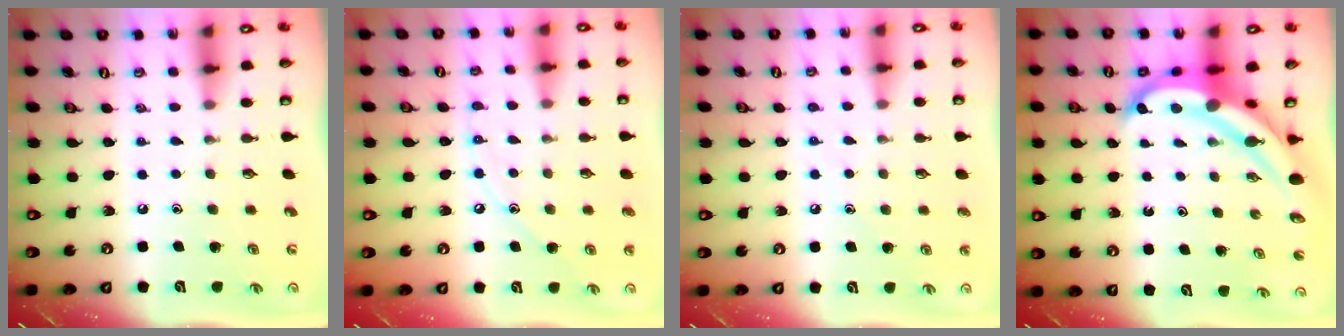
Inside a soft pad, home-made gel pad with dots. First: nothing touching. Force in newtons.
{"total": 6.5, "press": 6.5, "slide": 0.5}
{"total": 4.8, "press": 4.8, "slide": 0.5}
{"total": 8.5, "press": 8.5, "slide": 1.0}